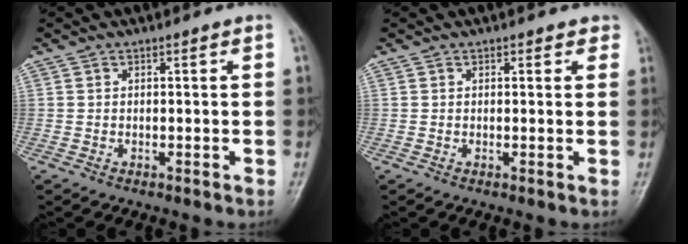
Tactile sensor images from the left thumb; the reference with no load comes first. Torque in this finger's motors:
{"motor_torque": [-0.18, 0.13, -0.27, 0.10, 0.05]}